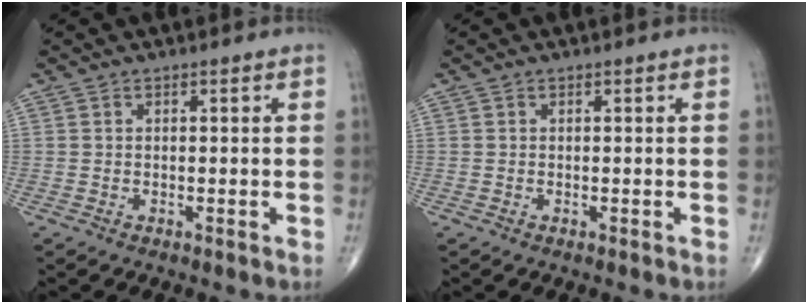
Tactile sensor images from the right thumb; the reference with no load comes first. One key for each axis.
{"total": 0.0}